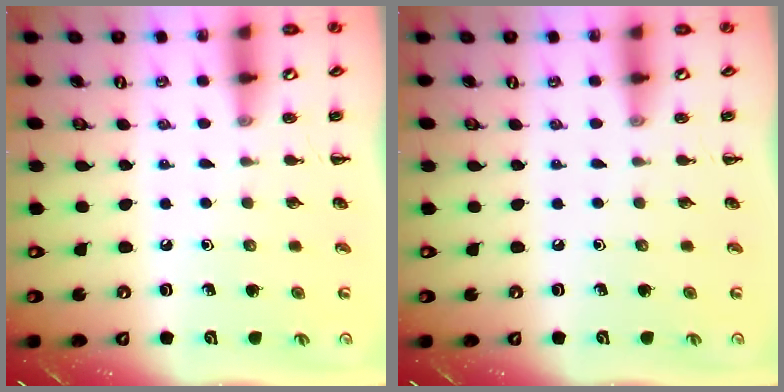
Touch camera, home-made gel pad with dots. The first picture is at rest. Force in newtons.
{"total": 0.0}